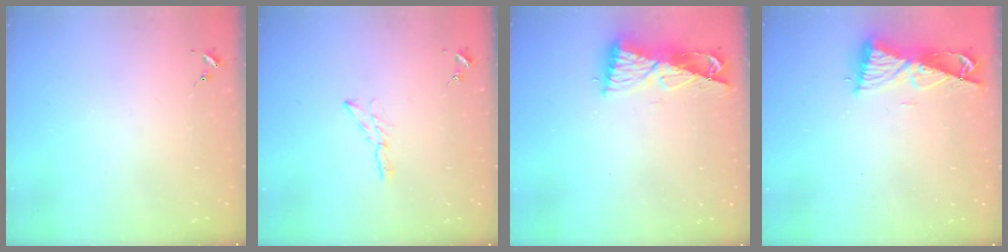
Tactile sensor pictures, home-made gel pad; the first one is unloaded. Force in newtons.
{"total": 4.7, "press": 4.7, "slide": 0.1}
{"total": 9.3, "press": 9.3, "slide": 1.0}
{"total": 8.5, "press": 8.4, "slide": 1.0}